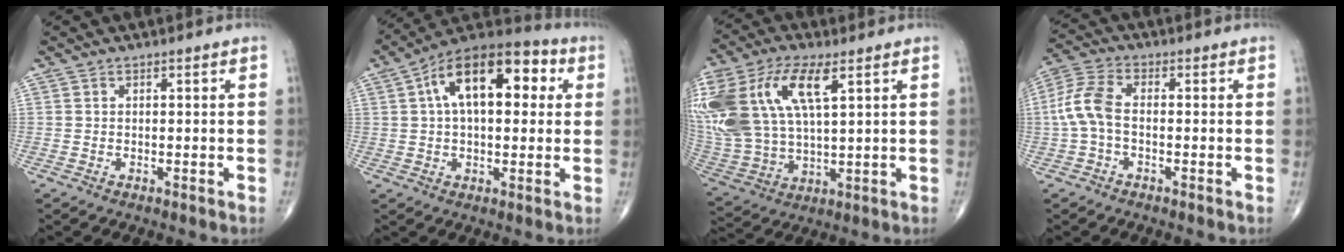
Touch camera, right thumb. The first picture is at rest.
{"total": 18.1, "force": [4.6, 9.4, 14.8], "torque": [-0.209, 0.031, 0.061]}
{"total": 25.4, "force": [9.2, 12.6, 20.0], "torque": [-0.473, 0.012, 0.179]}
{"total": 7.3, "force": [-0.8, 3.9, 6.1], "torque": [-0.142, 0.021, -0.025]}